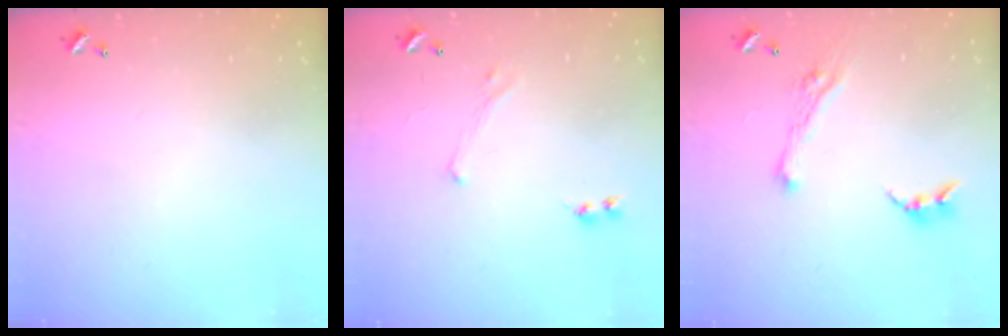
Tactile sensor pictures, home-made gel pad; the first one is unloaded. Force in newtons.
{"total": 0.0}
{"total": 5.8, "press": 5.8, "slide": 0.9}